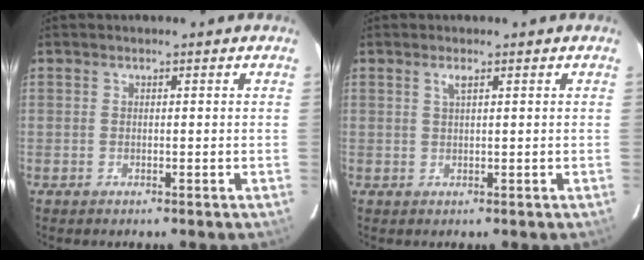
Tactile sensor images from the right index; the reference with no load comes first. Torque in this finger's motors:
{"motor_torque": [0.06, 0.02, 0.02, 0.03]}